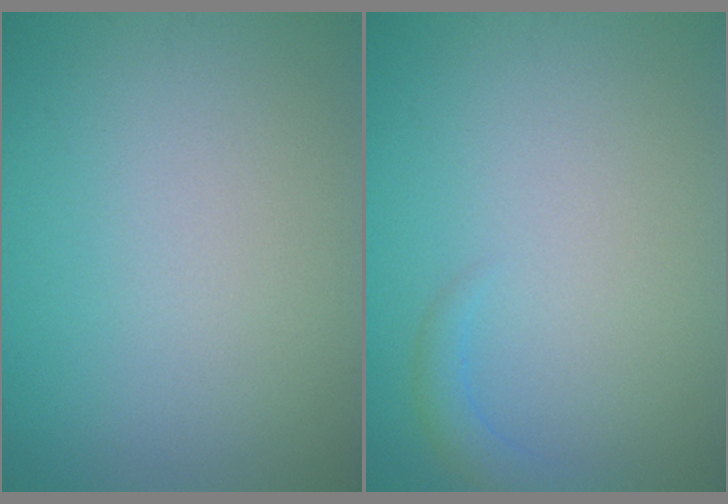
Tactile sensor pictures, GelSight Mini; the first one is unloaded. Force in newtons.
{"total": 1.3, "press": 1.3, "slide": 0.2}